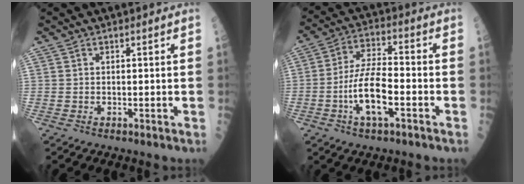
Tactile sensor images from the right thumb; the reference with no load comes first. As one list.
[{"total": 11.0, "force": [-3.5, 3.7, 9.8], "torque": [-0.194, 0.029, -0.065]}]